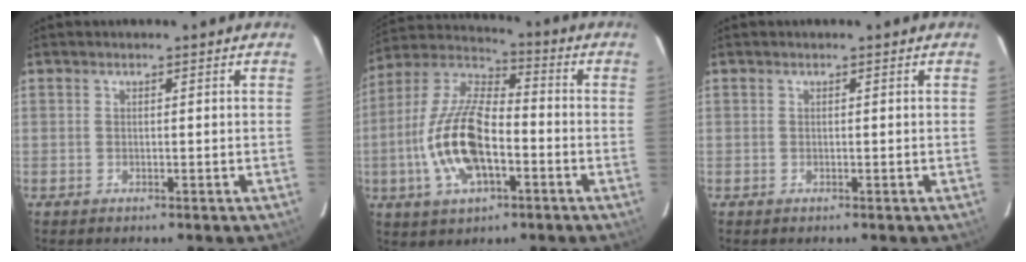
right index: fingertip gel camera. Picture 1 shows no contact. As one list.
[{"total": 16.9, "force": [-4.5, 7.6, 14.4], "torque": [-0.301, 0.001, -0.086]}, {"total": 0.0}]